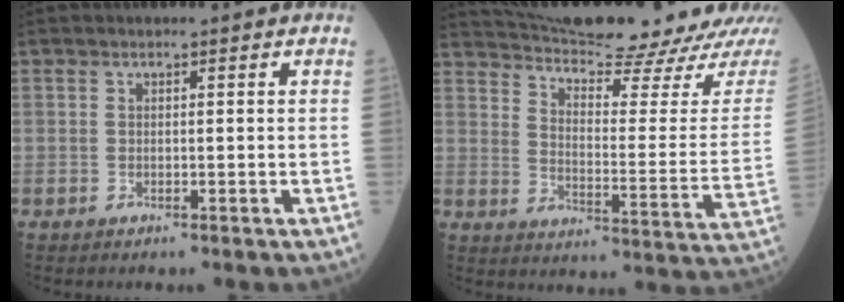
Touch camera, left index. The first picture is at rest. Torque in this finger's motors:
{"motor_torque": [0.89, -1.26, 0.27, 0.05]}